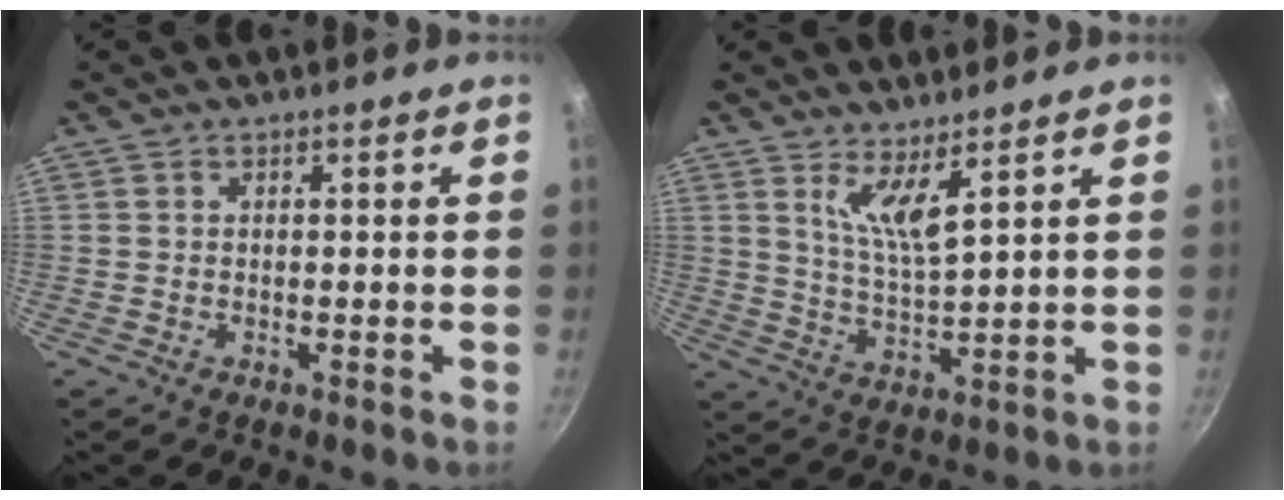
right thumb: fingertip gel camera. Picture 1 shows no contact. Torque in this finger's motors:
{"motor_torque": [-0.18, 0.10, -0.32, 0.44, 0.07]}